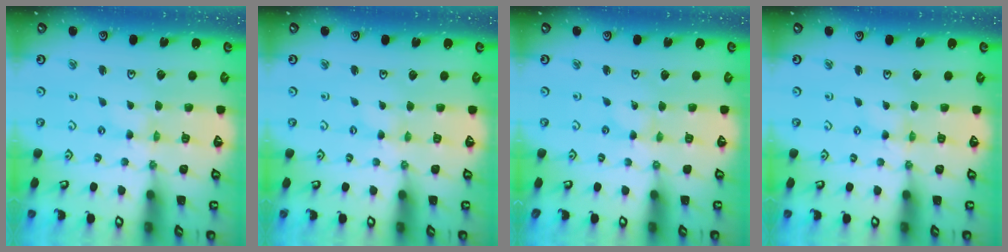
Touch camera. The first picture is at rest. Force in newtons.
{"total": 0.0}
{"total": 0.0}
{"total": 1.1, "press": 1.0, "slide": 0.1}